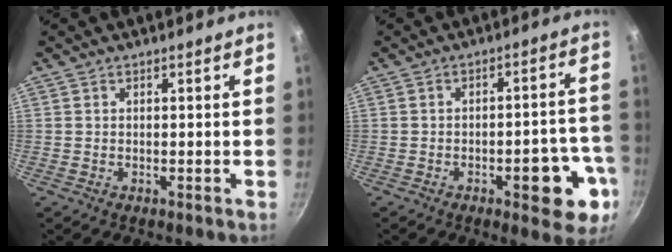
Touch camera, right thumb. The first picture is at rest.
{"total": 11.1, "force": [-4.3, 4.5, 9.2], "torque": [-0.085, 0.029, -0.050]}